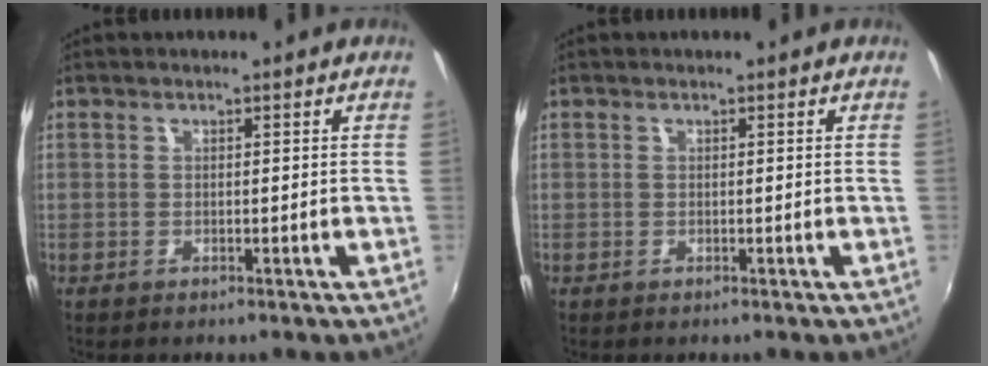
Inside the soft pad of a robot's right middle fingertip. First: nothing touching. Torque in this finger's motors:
{"motor_torque": [0.00, 0.00, -0.01, 0.00]}